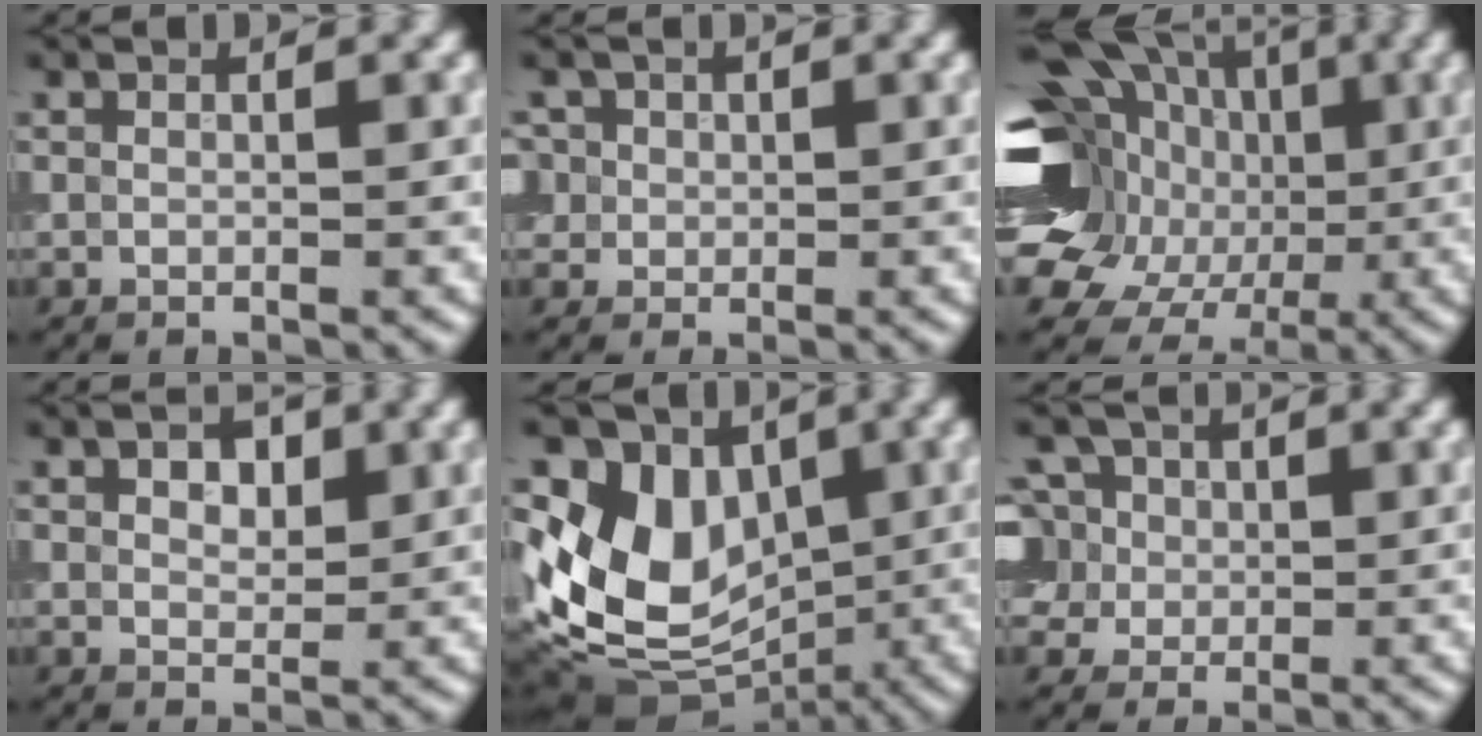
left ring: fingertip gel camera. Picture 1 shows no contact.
{"total": 4.2, "force": [1.6, 3.5, 1.7], "torque": [-0.031, 0.017, 0.015]}
{"total": 20.6, "force": [1.0, 17.7, 10.6], "torque": [-0.218, 0.032, -0.013]}
{"total": 3.3, "force": [1.5, 1.9, 2.2], "torque": [-0.032, 0.007, 0.018]}
{"total": 11.2, "force": [-0.2, 9.1, 6.6], "torque": [-0.111, 0.006, -0.014]}
{"total": 7.9, "force": [2.5, 6.5, 3.9], "torque": [-0.067, 0.031, 0.015]}